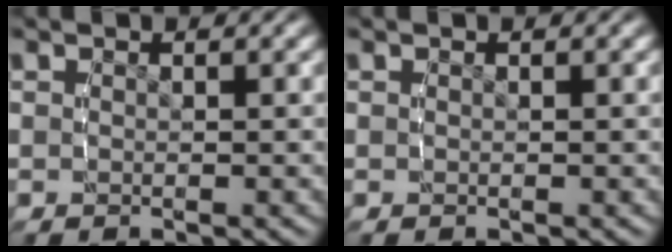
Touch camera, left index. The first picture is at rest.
{"total": 0.0}